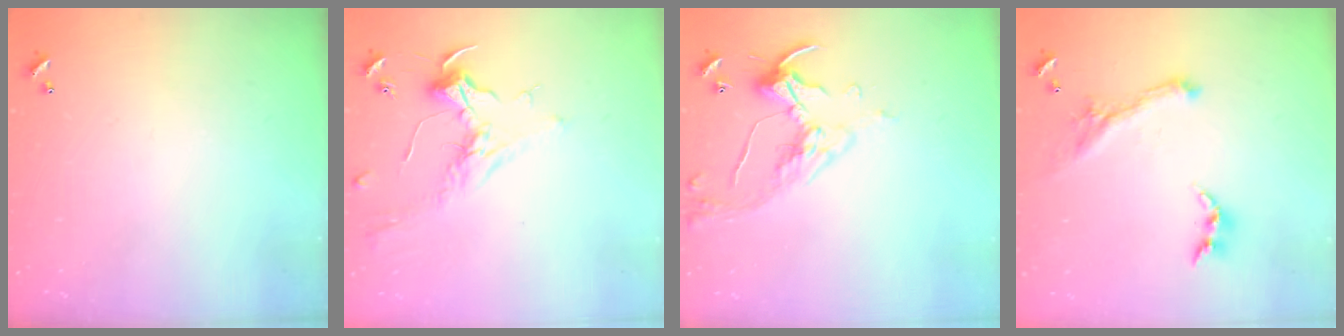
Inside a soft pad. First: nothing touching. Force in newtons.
{"total": 1.8, "press": 1.7, "slide": 0.7}
{"total": 6.2, "press": 6.2, "slide": 0.7}
{"total": 1.8, "press": 1.7, "slide": 0.4}